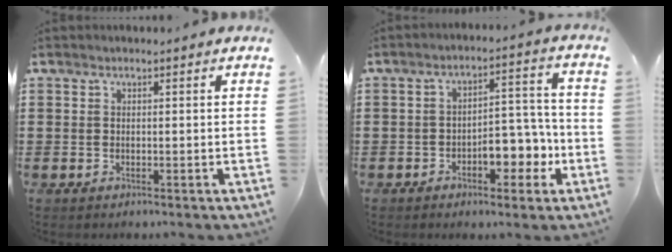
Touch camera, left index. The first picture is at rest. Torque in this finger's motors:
{"motor_torque": [0.48, 0.29, 0.25, 0.08]}